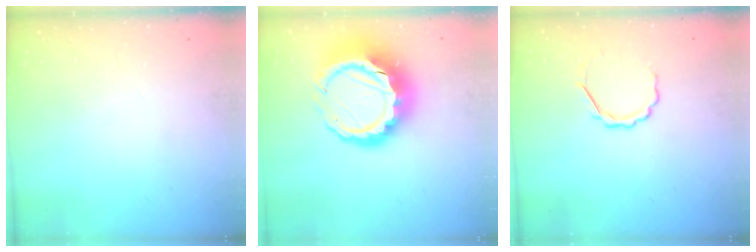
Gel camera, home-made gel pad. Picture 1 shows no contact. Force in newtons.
{"total": 15.6, "press": 15.3, "slide": 3.3}
{"total": 4.5, "press": 4.3, "slide": 1.4}